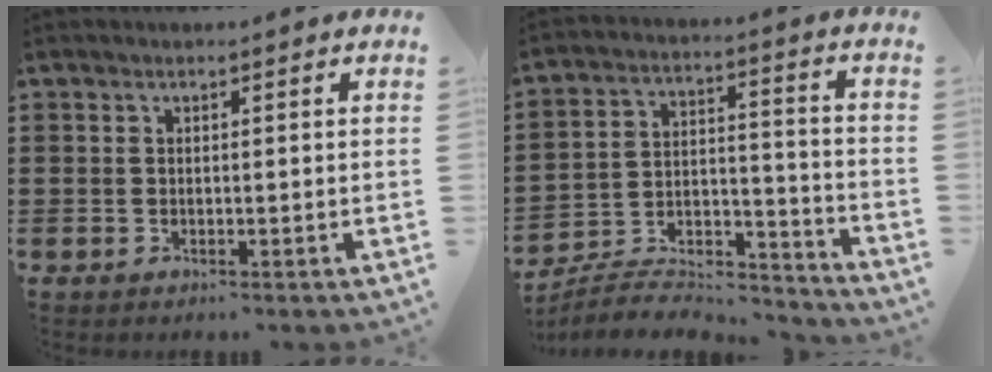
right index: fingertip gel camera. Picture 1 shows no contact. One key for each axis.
{"total": 6.3, "fx": -5.8, "fy": 1.7, "fz": 1.8, "tx": -0.032, "ty": 0.001, "tz": -0.114}